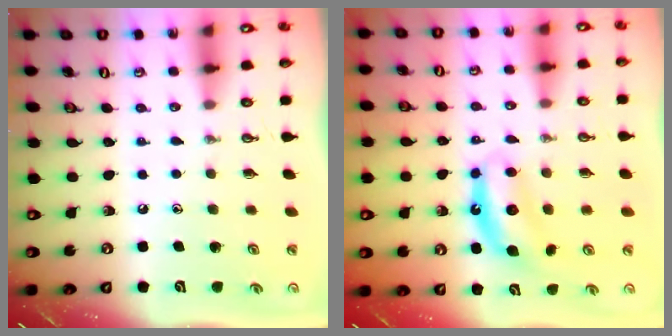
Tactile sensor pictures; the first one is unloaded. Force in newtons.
{"total": 7.4, "press": 7.4, "slide": 0.2}